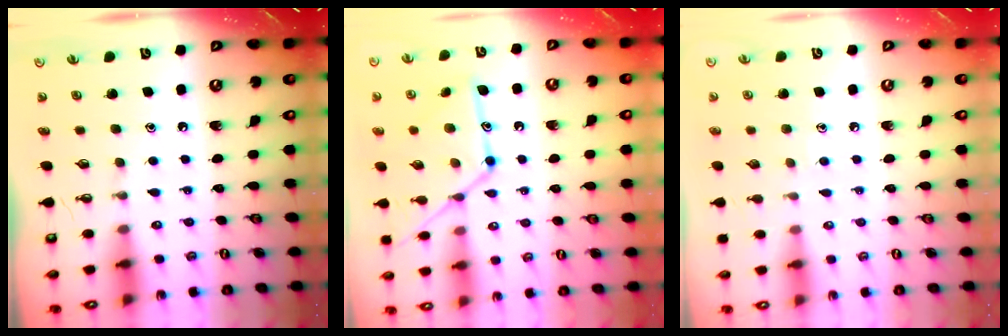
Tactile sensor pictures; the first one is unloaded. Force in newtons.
{"total": 15.2, "press": 15.2, "slide": 1.1}
{"total": 4.2, "press": 4.2, "slide": 0.5}